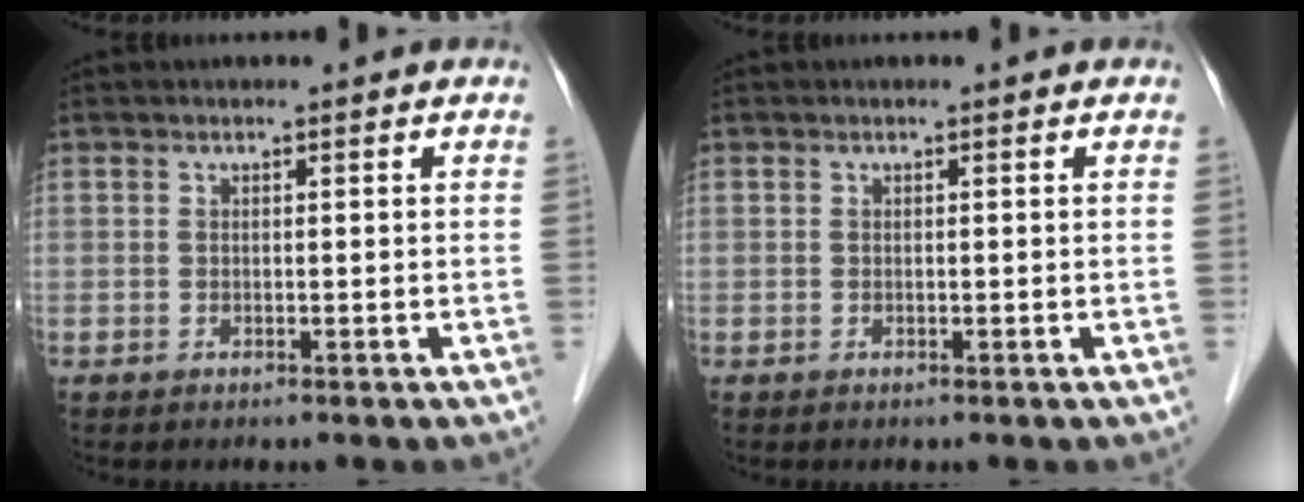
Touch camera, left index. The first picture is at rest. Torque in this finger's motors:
{"motor_torque": [-0.11, -0.10, -0.02, -0.01]}